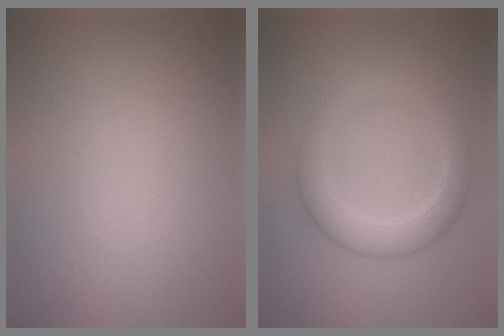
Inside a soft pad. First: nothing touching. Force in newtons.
{"total": 3.6, "press": 3.6, "slide": 0.1}